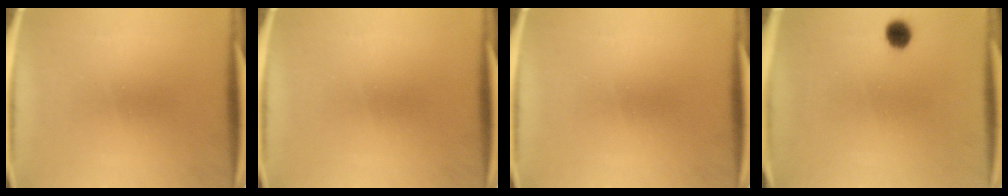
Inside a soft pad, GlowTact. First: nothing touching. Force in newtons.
{"total": 0.0}
{"total": 0.0}
{"total": 3.1}